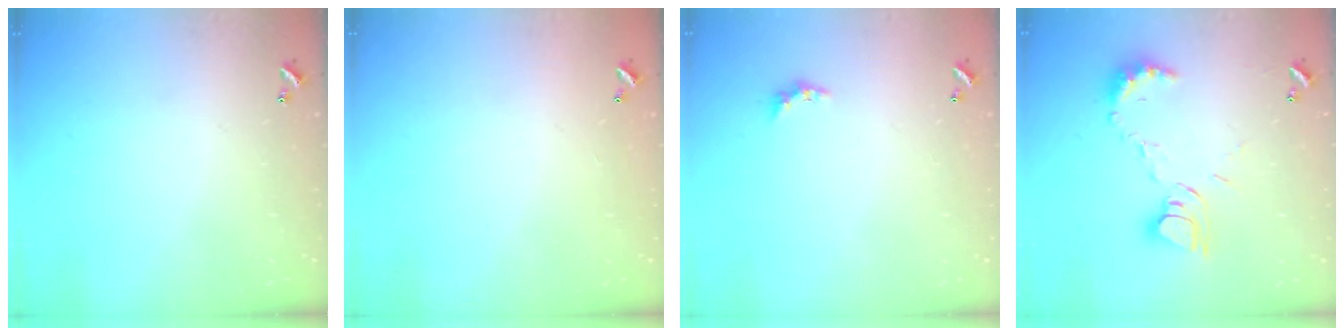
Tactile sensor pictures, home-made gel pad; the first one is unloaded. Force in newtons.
{"total": 2.9, "press": 2.9, "slide": 0.1}
{"total": 1.3, "press": 1.2, "slide": 0.6}
{"total": 8.8, "press": 8.8, "slide": 1.0}